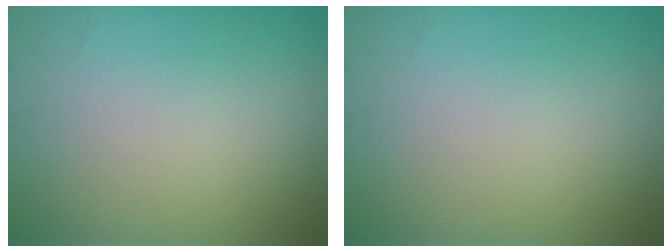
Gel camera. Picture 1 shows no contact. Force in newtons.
{"total": 0.0}